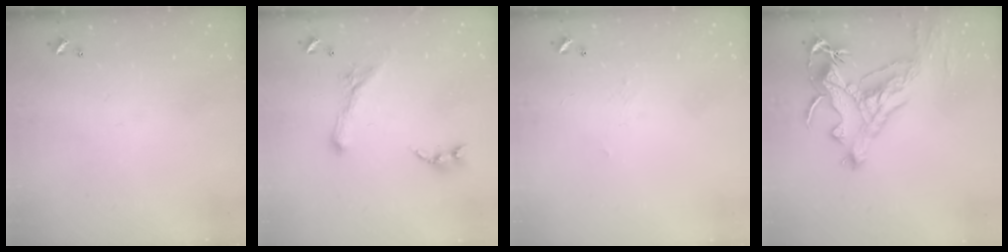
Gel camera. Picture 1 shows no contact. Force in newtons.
{"total": 0.8, "press": 0.8, "slide": 0.2}
{"total": 2.2, "press": 2.0, "slide": 0.8}
{"total": 5.6, "press": 5.5, "slide": 1.4}